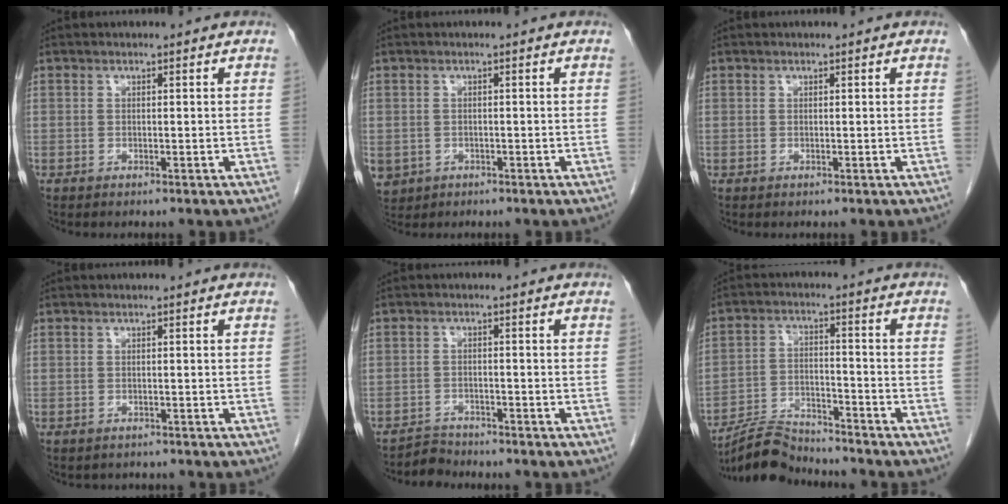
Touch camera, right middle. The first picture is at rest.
{"total": 5.1, "force": [-2.3, 4.4, 1.4], "torque": [-0.035, -0.002, -0.034]}
{"total": 0.0}
{"total": 1.6, "force": [-1.4, 0.8, 0.2], "torque": [-0.011, -0.002, -0.018]}
{"total": 2.6, "force": [-2.3, 0.4, -1.0], "torque": [0.020, -0.007, -0.042]}
{"total": 8.1, "force": [-8.0, 0.9, 0.9], "torque": [-0.020, -0.002, -0.146]}